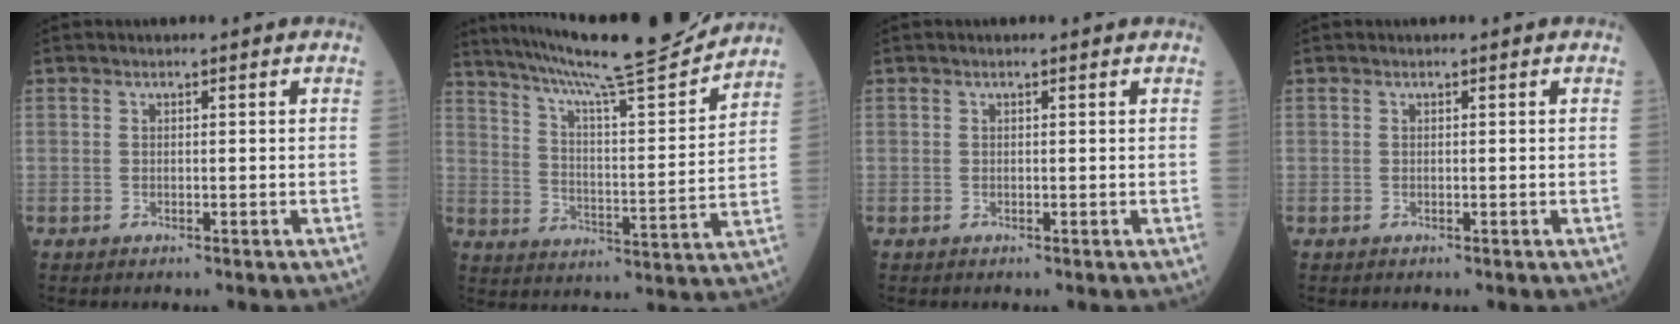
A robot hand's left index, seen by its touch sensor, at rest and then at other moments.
{"total": 19.4, "force": [17.7, -0.4, 8.1], "torque": [-0.141, -0.022, 0.268]}
{"total": 0.0}
{"total": 0.0}